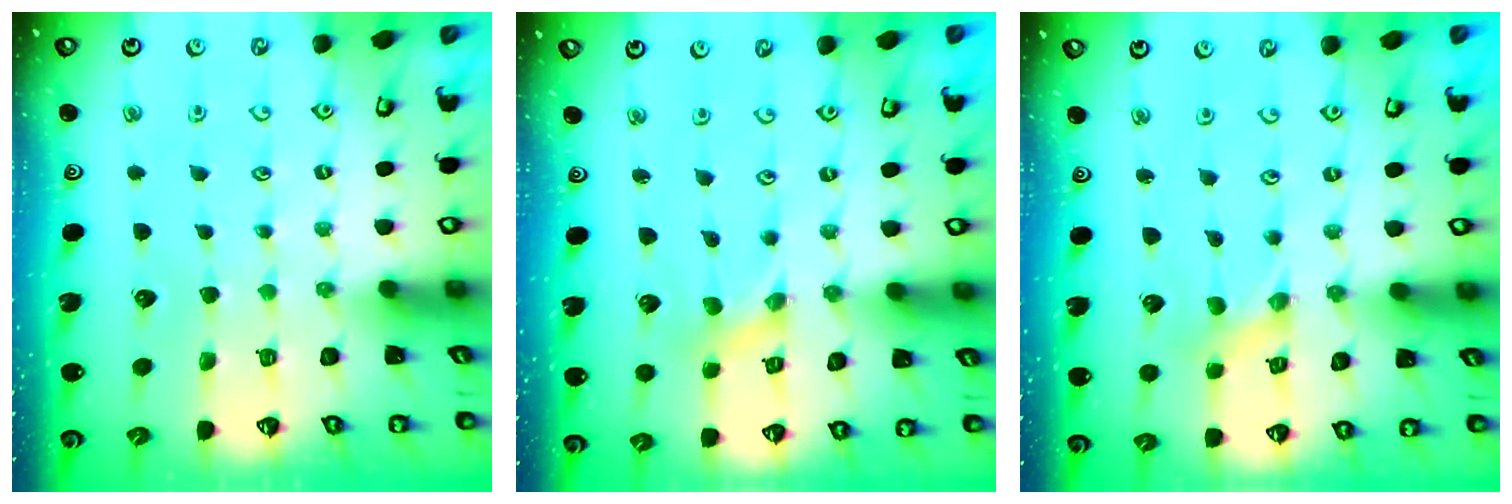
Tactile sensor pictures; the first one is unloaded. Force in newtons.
{"total": 0.9, "press": 0.9, "slide": 0.2}
{"total": 0.6, "press": 0.6, "slide": 0.1}